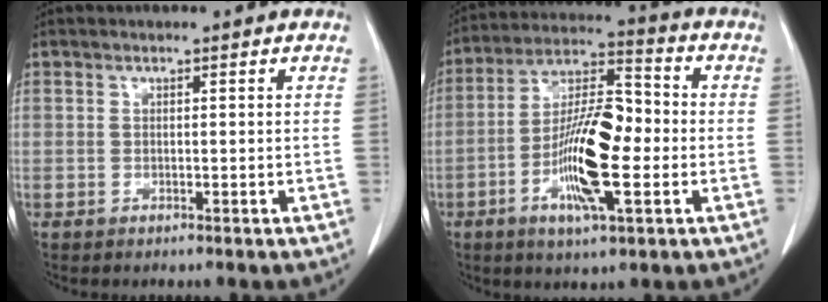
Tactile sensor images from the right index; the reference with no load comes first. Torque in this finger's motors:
{"motor_torque": [2.14, 0.00, 0.45, 0.17]}